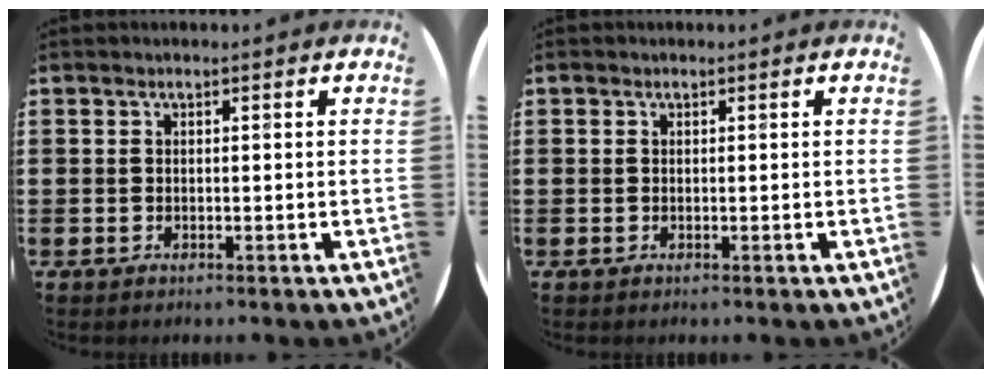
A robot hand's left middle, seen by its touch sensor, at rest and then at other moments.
{"total": 0.0}